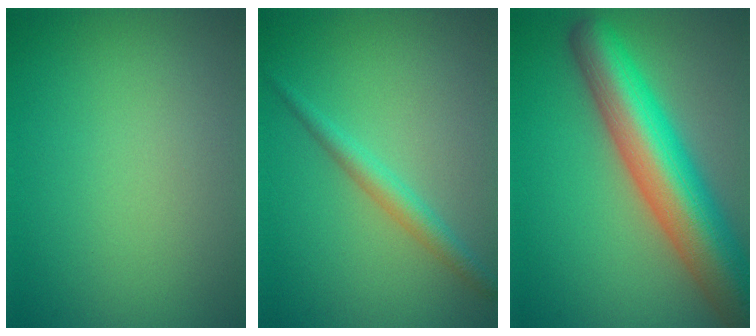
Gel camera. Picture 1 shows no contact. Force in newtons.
{"total": 2.2, "press": 2.2, "slide": 0.1}
{"total": 10.9, "press": 10.9, "slide": 0.6}